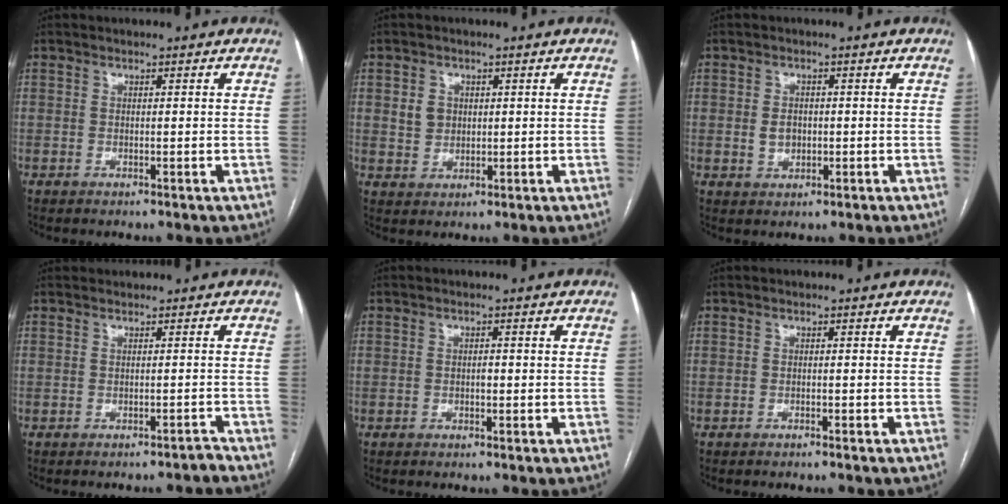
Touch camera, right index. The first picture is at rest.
{"total": 3.3, "force": [0.8, 3.0, 1.3], "torque": [-0.023, 0.008, 0.019]}
{"total": 2.5, "force": [-0.2, 2.0, 1.5], "torque": [-0.026, 0.002, 0.000]}
{"total": 1.0, "force": [-1.0, 0.1, 0.1], "torque": [0.002, 0.006, -0.011]}
{"total": 0.8, "force": [-0.2, 0.4, 0.7], "torque": [-0.011, 0.002, -0.005]}
{"total": 0.7, "force": [-0.7, -0.1, 0.3], "torque": [-0.005, 0.001, -0.008]}